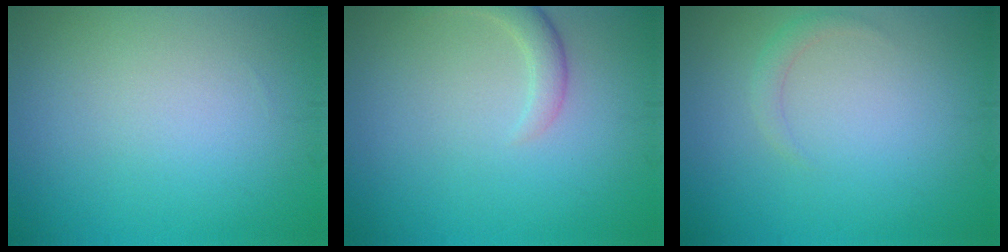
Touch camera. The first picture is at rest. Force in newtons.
{"total": 2.2, "press": 2.2, "slide": 0.2}
{"total": 1.0, "press": 1.0, "slide": 0.1}